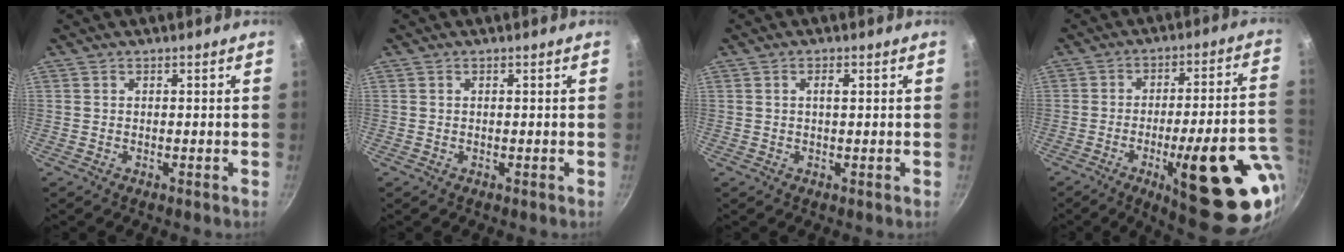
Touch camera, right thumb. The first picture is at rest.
{"total": 0.0}
{"total": 1.5, "force": [0.4, 0.4, 1.4], "torque": [-0.023, 0.002, 0.008]}
{"total": 24.9, "force": [-7.9, 6.8, 22.6], "torque": [-0.260, 0.012, -0.102]}